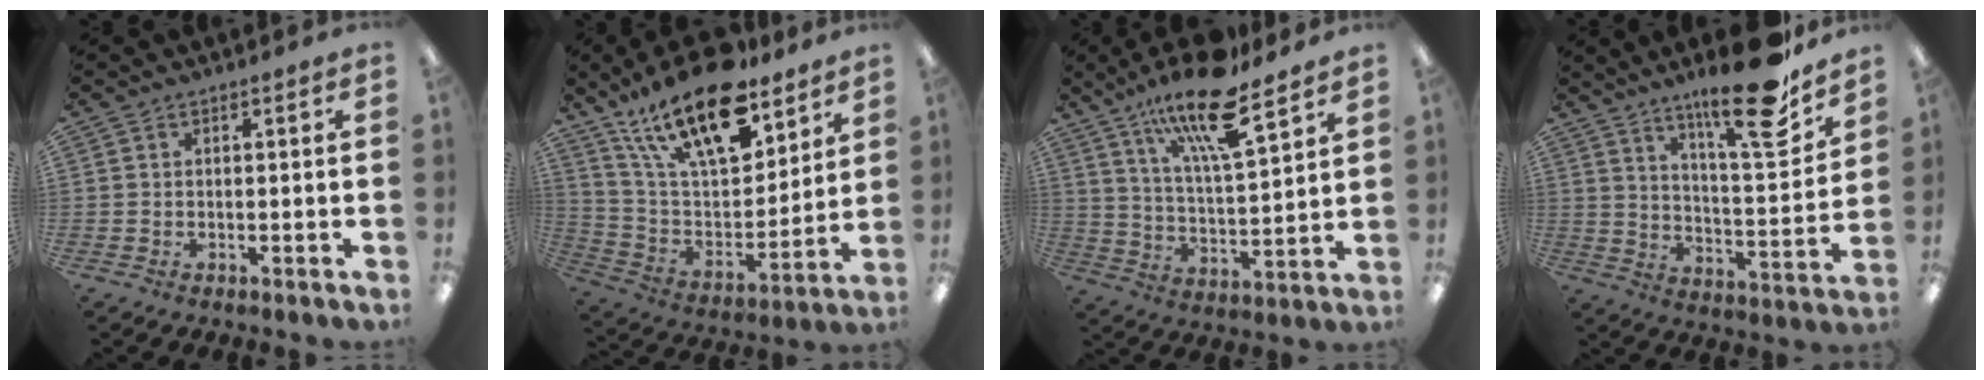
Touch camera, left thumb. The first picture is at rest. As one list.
[{"total": 22.5, "force": [15.5, 8.9, 13.7], "torque": [-0.271, -0.085, 0.268]}, {"total": 17.9, "force": [13.0, 4.3, 11.5], "torque": [-0.203, -0.069, 0.213]}, {"total": 19.0, "force": [14.3, 3.8, 11.9], "torque": [-0.187, -0.093, 0.227]}]